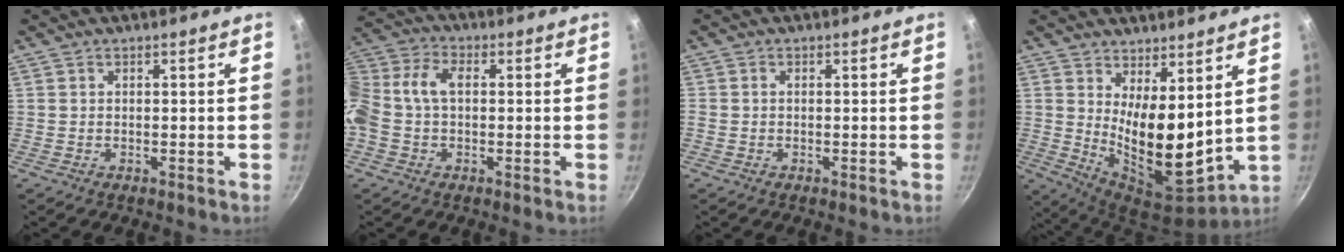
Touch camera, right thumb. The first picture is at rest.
{"total": 11.6, "force": [0.0, 7.7, 8.6], "torque": [-0.176, 0.036, -0.021]}
{"total": 0.6, "force": [-0.2, 0.5, 0.3], "torque": [-0.006, 0.003, -0.005]}
{"total": 13.6, "force": [4.6, 5.7, 11.4], "torque": [-0.160, -0.069, 0.089]}